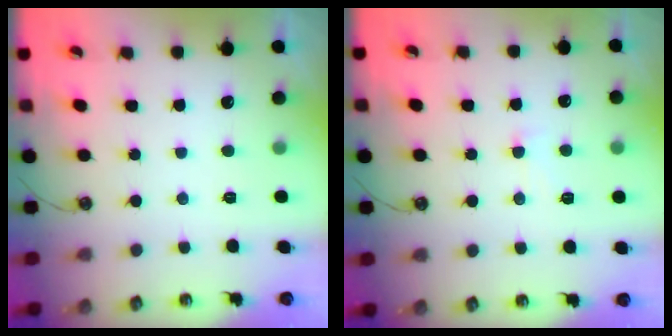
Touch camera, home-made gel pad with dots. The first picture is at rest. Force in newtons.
{"total": 0.8, "press": 0.7, "slide": 0.5}